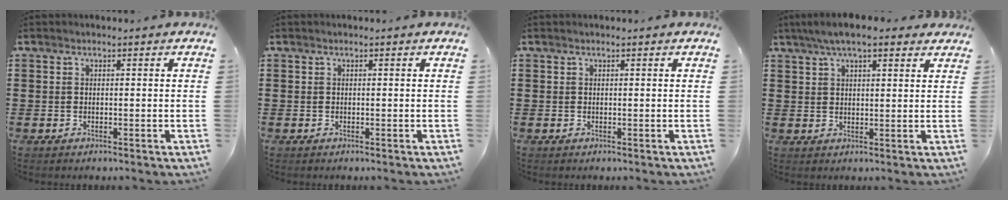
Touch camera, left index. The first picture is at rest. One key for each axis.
{"total": 0.0}
{"total": 0.0}
{"total": 5.6, "fx": 4.1, "fy": 1.5, "fz": 3.5, "tx": -0.075, "ty": 0.003, "tz": 0.073}